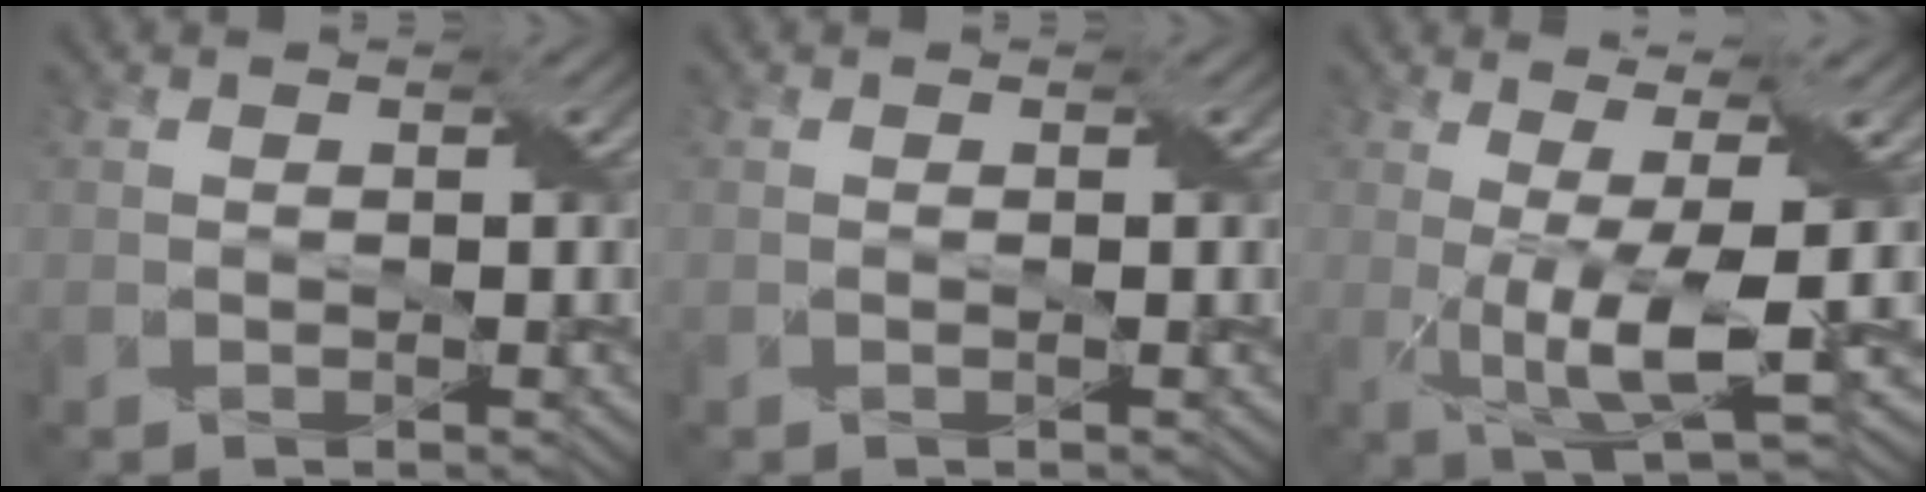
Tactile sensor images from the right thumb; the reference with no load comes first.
{"total": 0.0}
{"total": 8.2, "force": [-0.4, 1.6, 8.0], "torque": [-0.160, 0.003, 0.003]}